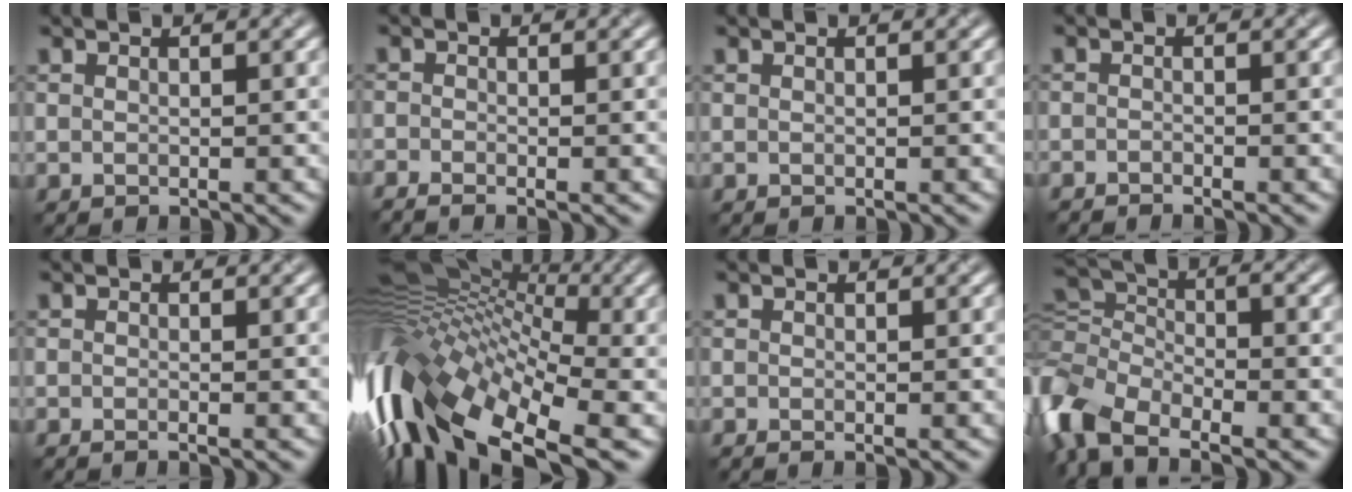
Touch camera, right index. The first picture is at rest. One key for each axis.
{"total": 1.6, "fx": -1.4, "fy": 0.4, "fz": 0.8, "tx": -0.021, "ty": -0.012, "tz": -0.027}
{"total": 0.0}
{"total": 1.2, "fx": -1.2, "fy": 0.0, "fz": 0.2, "tx": -0.005, "ty": -0.004, "tz": -0.024}
{"total": 1.0, "fx": -0.8, "fy": 0.1, "fz": 0.5, "tx": -0.007, "ty": -0.008, "tz": -0.017}
{"total": 15.0, "fx": -3.0, "fy": 7.8, "fz": 12.5, "tx": -0.258, "ty": 0.021, "tz": -0.067}
{"total": 0.8, "fx": -0.7, "fy": 0.0, "fz": 0.3, "tx": -0.002, "ty": -0.007, "tz": -0.014}
{"total": 8.3, "fx": -4.2, "fy": 4.5, "fz": 5.6, "tx": -0.114, "ty": 0.005, "tz": -0.098}